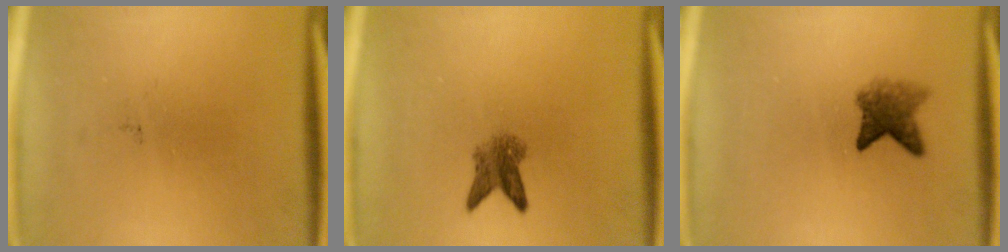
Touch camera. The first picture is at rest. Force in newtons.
{"total": 3.3}
{"total": 3.8}